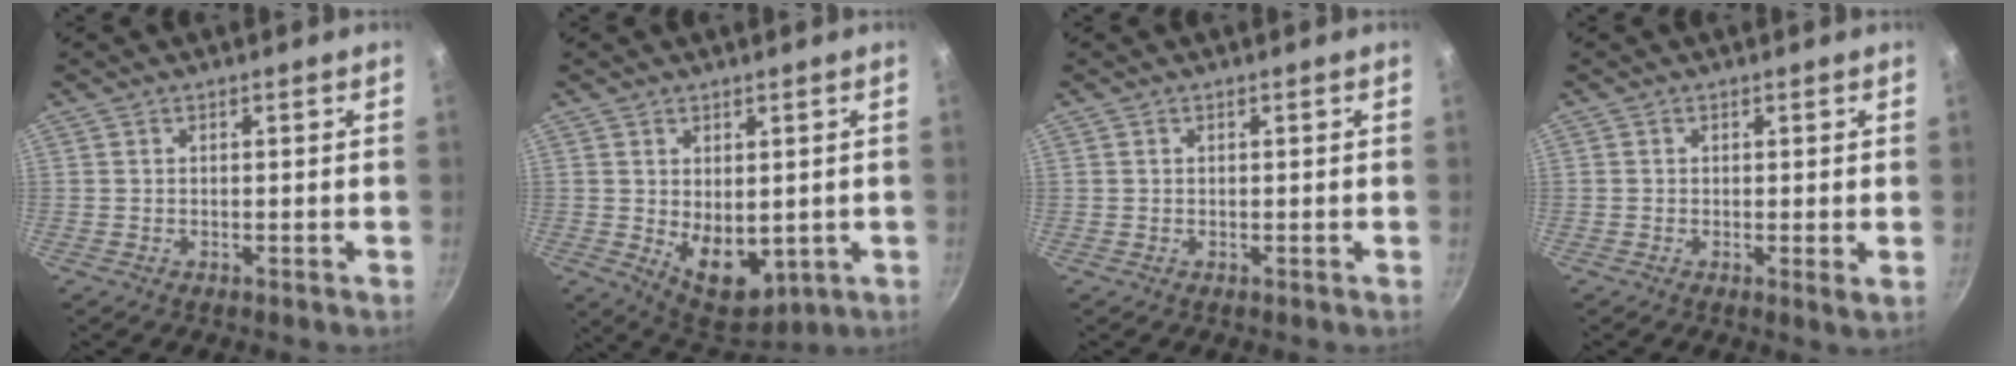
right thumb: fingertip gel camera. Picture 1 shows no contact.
{"total": 9.6, "force": [-0.5, 6.2, 7.3], "torque": [-0.086, -0.021, 0.013]}
{"total": 0.0}
{"total": 1.5, "force": [0.0, 0.3, 1.5], "torque": [-0.026, -0.007, -0.004]}